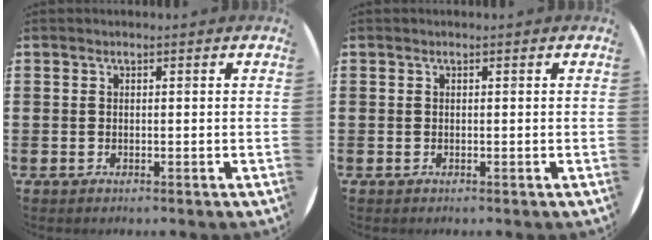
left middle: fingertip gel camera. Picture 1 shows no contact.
{"total": 0.0}